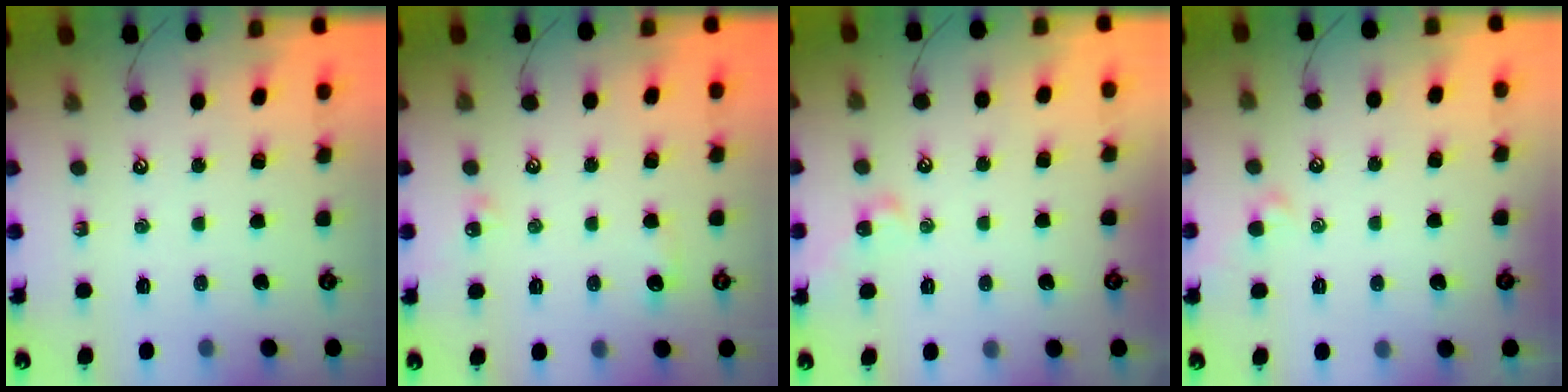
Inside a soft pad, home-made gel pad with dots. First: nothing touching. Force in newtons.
{"total": 3.4, "press": 3.4, "slide": 0.6}
{"total": 3.8, "press": 3.7, "slide": 0.6}
{"total": 1.6, "press": 1.5, "slide": 0.4}